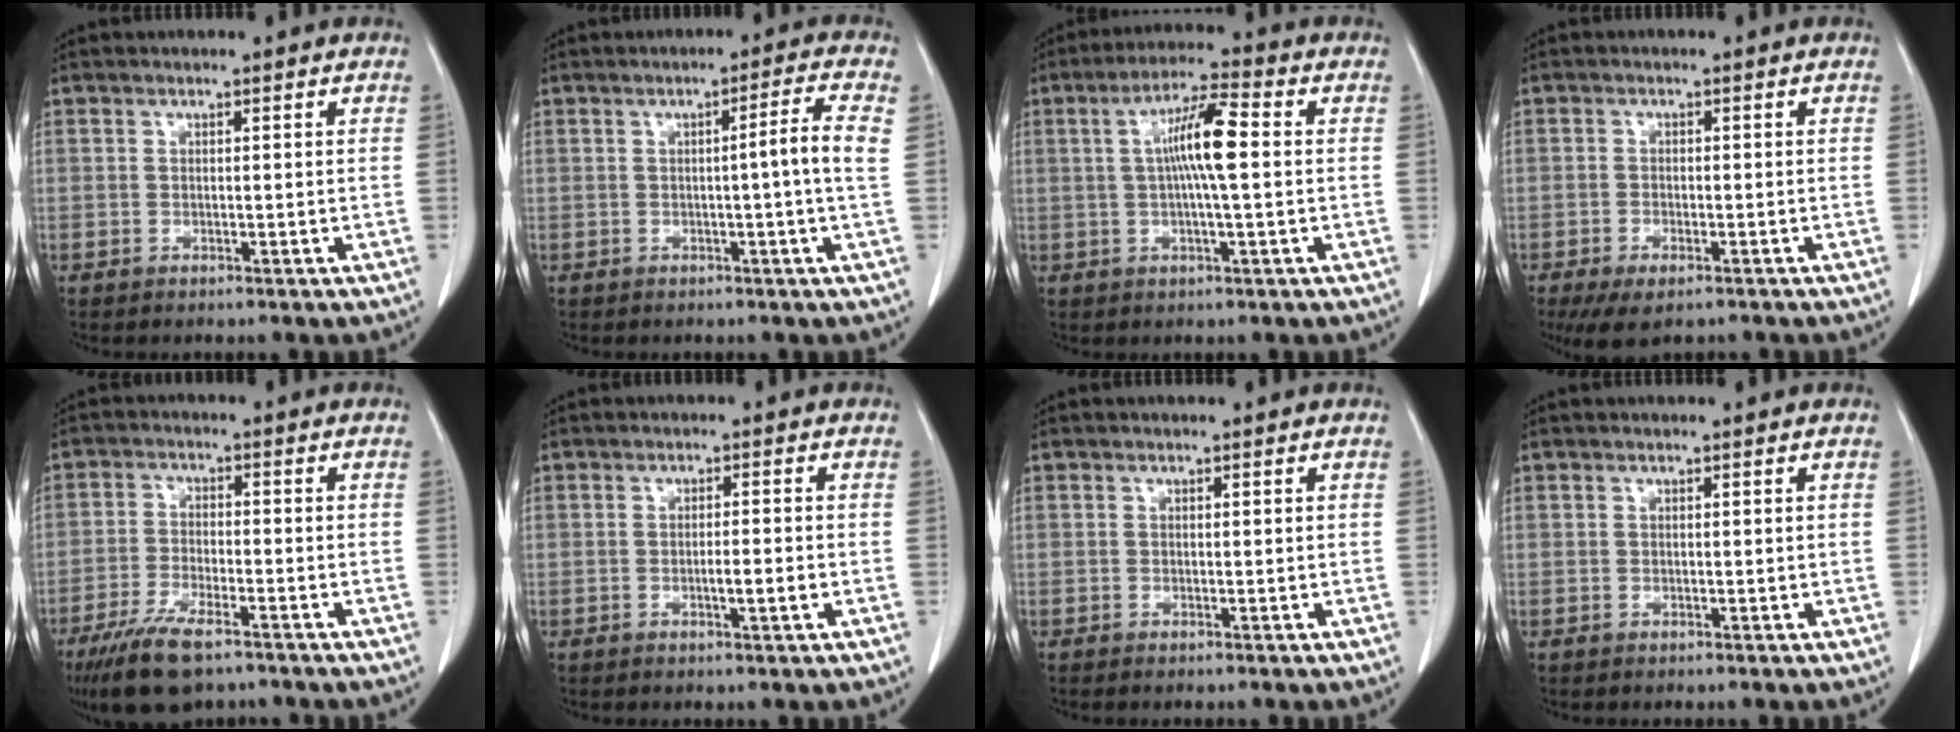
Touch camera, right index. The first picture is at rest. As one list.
[{"total": 4.6, "force": [-0.1, -1.1, 4.4], "torque": [-0.063, 0.002, -0.002]}, {"total": 8.3, "force": [0.7, 0.6, 8.2], "torque": [-0.153, 0.011, 0.006]}, {"total": 5.5, "force": [-3.8, 2.0, 3.5], "torque": [-0.060, -0.012, -0.057]}, {"total": 9.6, "force": [-6.8, 2.5, 6.3], "torque": [-0.120, -0.020, -0.114]}, {"total": 2.6, "force": [-0.8, 0.1, 2.5], "torque": [-0.042, -0.002, -0.013]}, {"total": 0.0}, {"total": 0.0}]